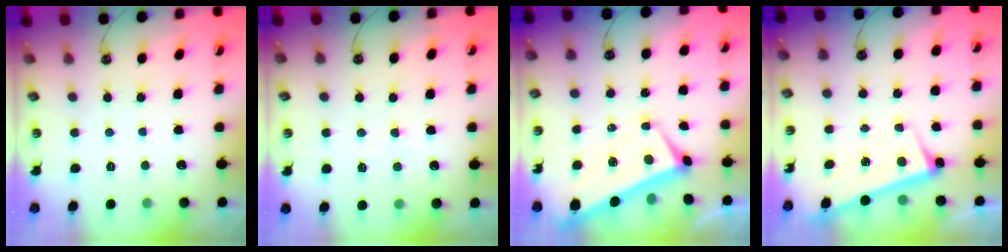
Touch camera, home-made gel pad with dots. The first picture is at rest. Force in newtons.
{"total": 1.8, "press": 1.7, "slide": 0.6}
{"total": 2.2, "press": 2.1, "slide": 0.6}
{"total": 2.7, "press": 2.6, "slide": 0.7}